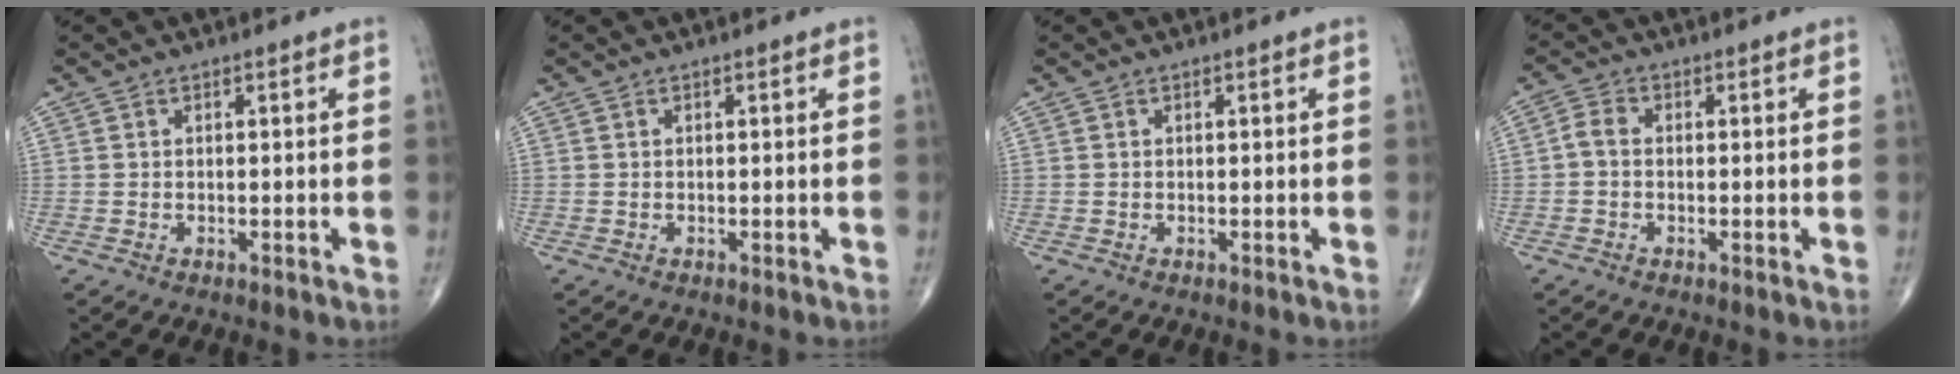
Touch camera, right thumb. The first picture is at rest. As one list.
[{"total": 0.0}, {"total": 0.0}, {"total": 2.5, "force": [-0.4, 1.8, 1.7], "torque": [-0.031, 0.008, -0.015]}]